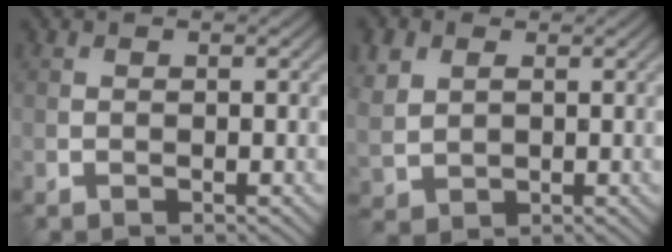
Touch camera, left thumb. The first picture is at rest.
{"total": 4.7, "force": [1.6, 3.7, 2.4], "torque": [-0.090, 0.004, 0.036]}